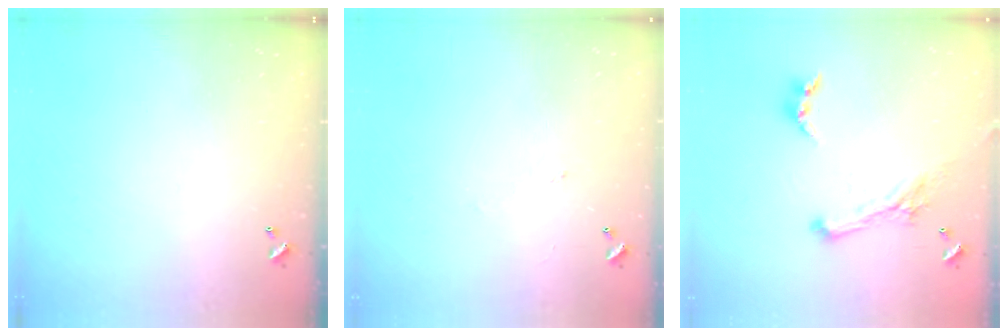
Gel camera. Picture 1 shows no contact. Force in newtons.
{"total": 0.9, "press": 0.6, "slide": 0.7}
{"total": 2.2, "press": 2.1, "slide": 0.5}